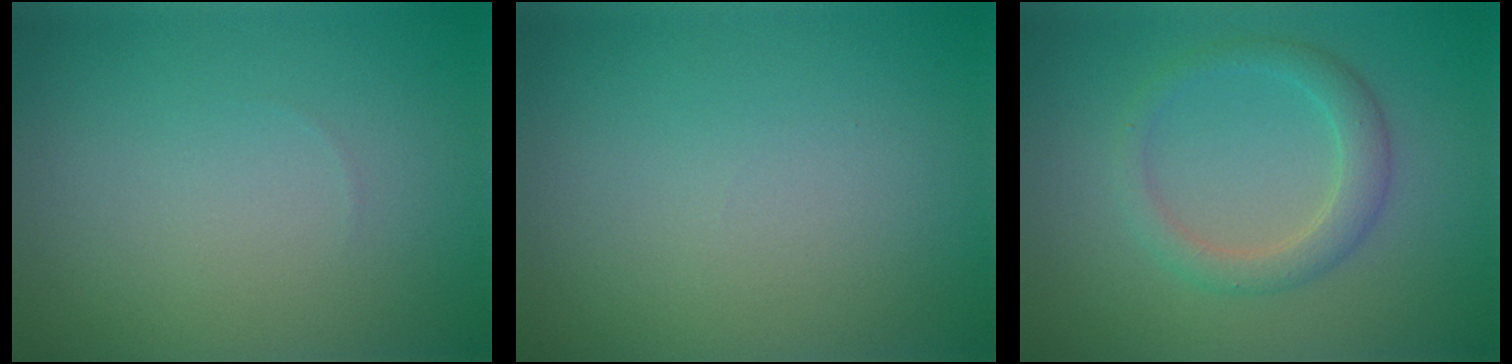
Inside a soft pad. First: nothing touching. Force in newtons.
{"total": 0.0}
{"total": 2.7, "press": 2.7, "slide": 0.2}